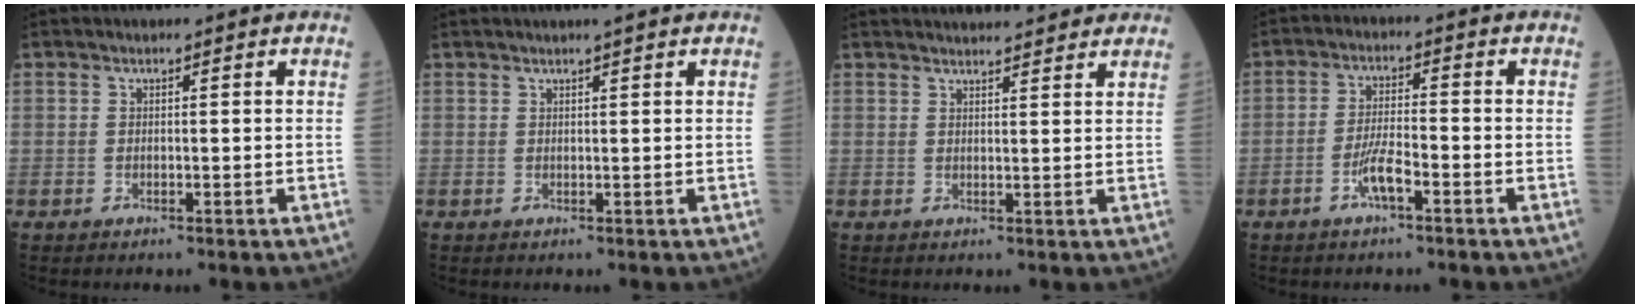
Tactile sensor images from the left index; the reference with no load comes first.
{"total": 2.4, "force": [1.9, 0.0, 1.4], "torque": [-0.017, 0.011, 0.028]}
{"total": 11.5, "force": [10.6, 1.8, 4.1], "torque": [-0.049, 0.026, 0.128]}
{"total": 4.4, "force": [-2.4, 0.7, 3.6], "torque": [-0.075, 0.002, -0.047]}